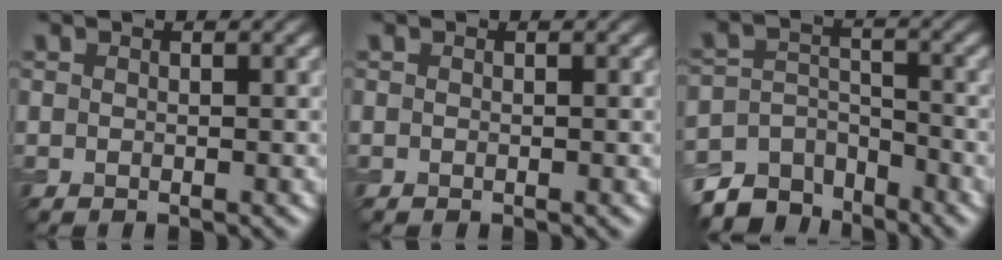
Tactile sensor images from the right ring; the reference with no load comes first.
{"total": 0.0}
{"total": 6.3, "force": [-5.0, 3.3, 1.7], "torque": [-0.020, -0.009, -0.092]}